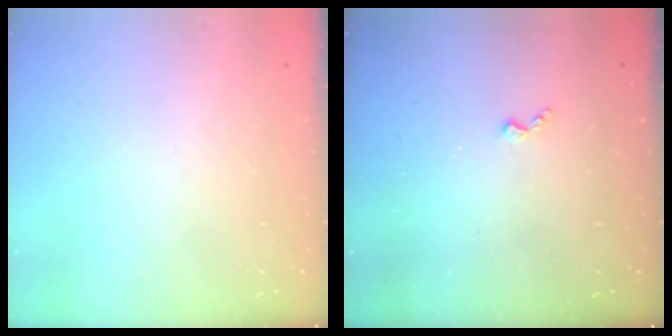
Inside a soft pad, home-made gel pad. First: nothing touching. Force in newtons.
{"total": 3.3, "press": 3.3, "slide": 0.5}